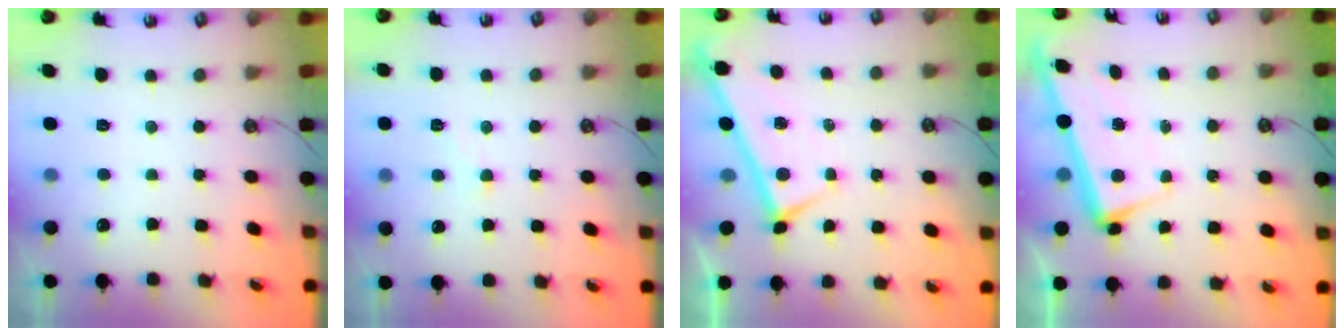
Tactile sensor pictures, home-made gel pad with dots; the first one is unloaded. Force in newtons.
{"total": 2.2, "press": 2.1, "slide": 0.6}
{"total": 0.0}
{"total": 2.3, "press": 2.2, "slide": 0.7}